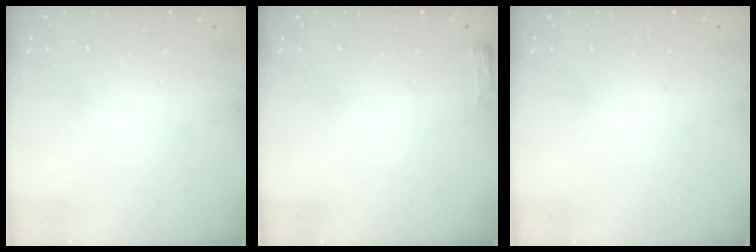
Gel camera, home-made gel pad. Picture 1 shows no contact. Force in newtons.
{"total": 2.7, "press": 2.6, "slide": 0.8}
{"total": 0.0}